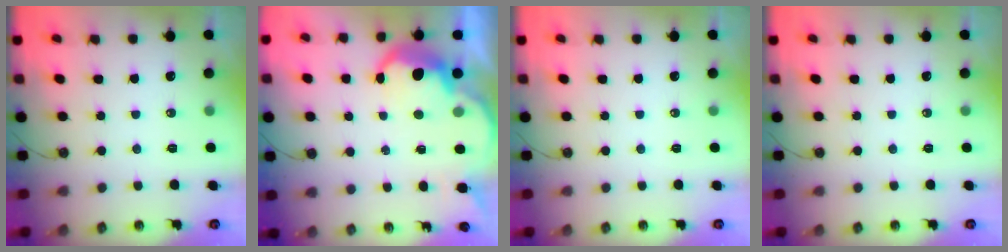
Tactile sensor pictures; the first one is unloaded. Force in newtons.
{"total": 6.7, "press": 6.6, "slide": 0.9}
{"total": 0.0}
{"total": 0.0}